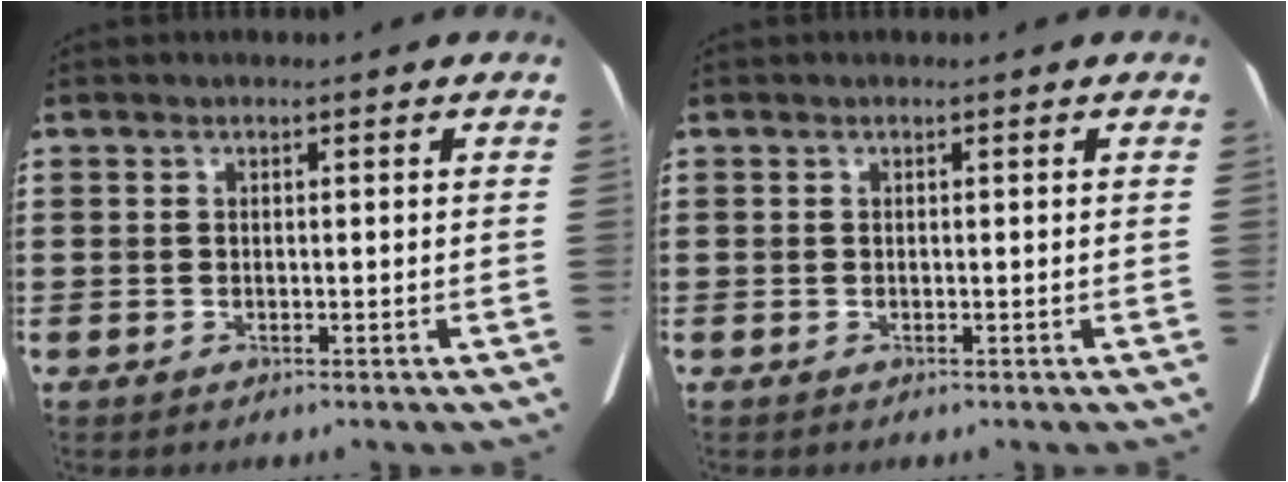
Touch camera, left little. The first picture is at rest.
{"total": 0.0}